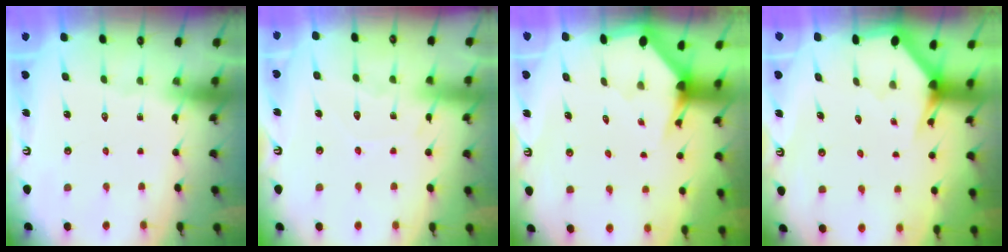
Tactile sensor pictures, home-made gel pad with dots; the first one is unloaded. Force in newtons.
{"total": 8.0, "press": 8.0, "slide": 0.5}
{"total": 3.1, "press": 3.1, "slide": 0.2}
{"total": 2.9, "press": 2.9, "slide": 0.1}